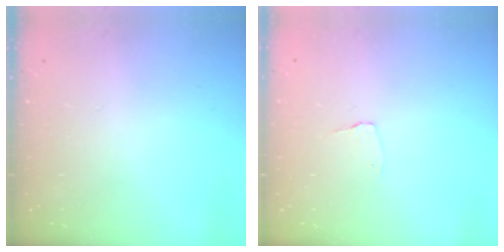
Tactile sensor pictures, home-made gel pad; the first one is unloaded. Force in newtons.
{"total": 2.6, "press": 2.6, "slide": 0.2}